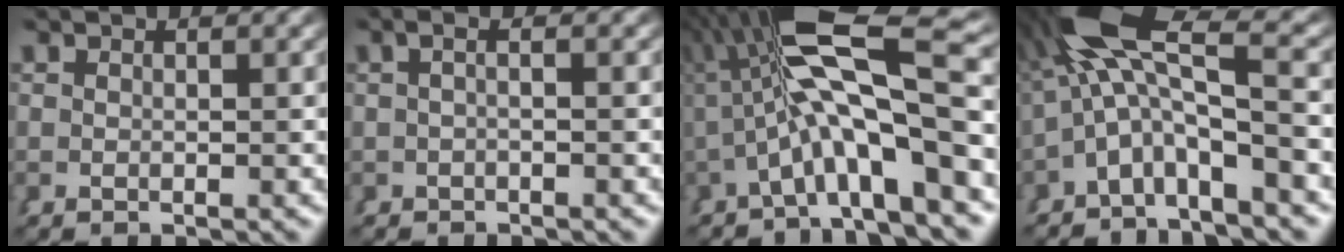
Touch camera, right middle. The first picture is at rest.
{"total": 1.5, "force": [0.1, -0.2, 1.5], "torque": [-0.012, 0.016, -0.006]}
{"total": 10.1, "force": [2.2, 2.9, 9.4], "torque": [-0.133, 0.014, 0.037]}
{"total": 7.7, "force": [1.3, 3.4, 6.8], "torque": [-0.138, -0.007, 0.026]}